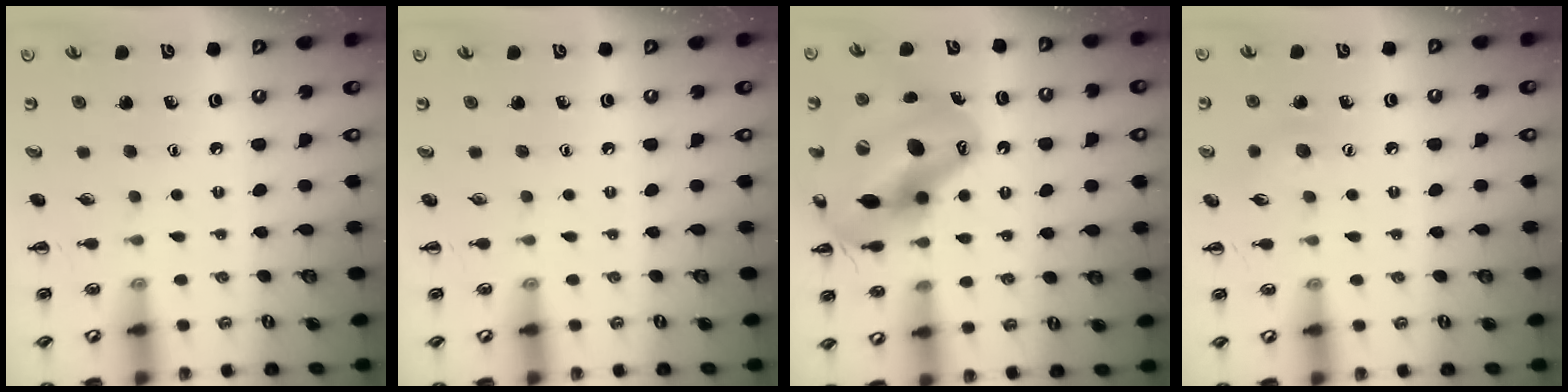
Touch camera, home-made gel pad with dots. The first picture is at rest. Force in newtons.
{"total": 0.0}
{"total": 19.4, "press": 18.6, "slide": 5.4}
{"total": 6.2, "press": 6.0, "slide": 1.3}